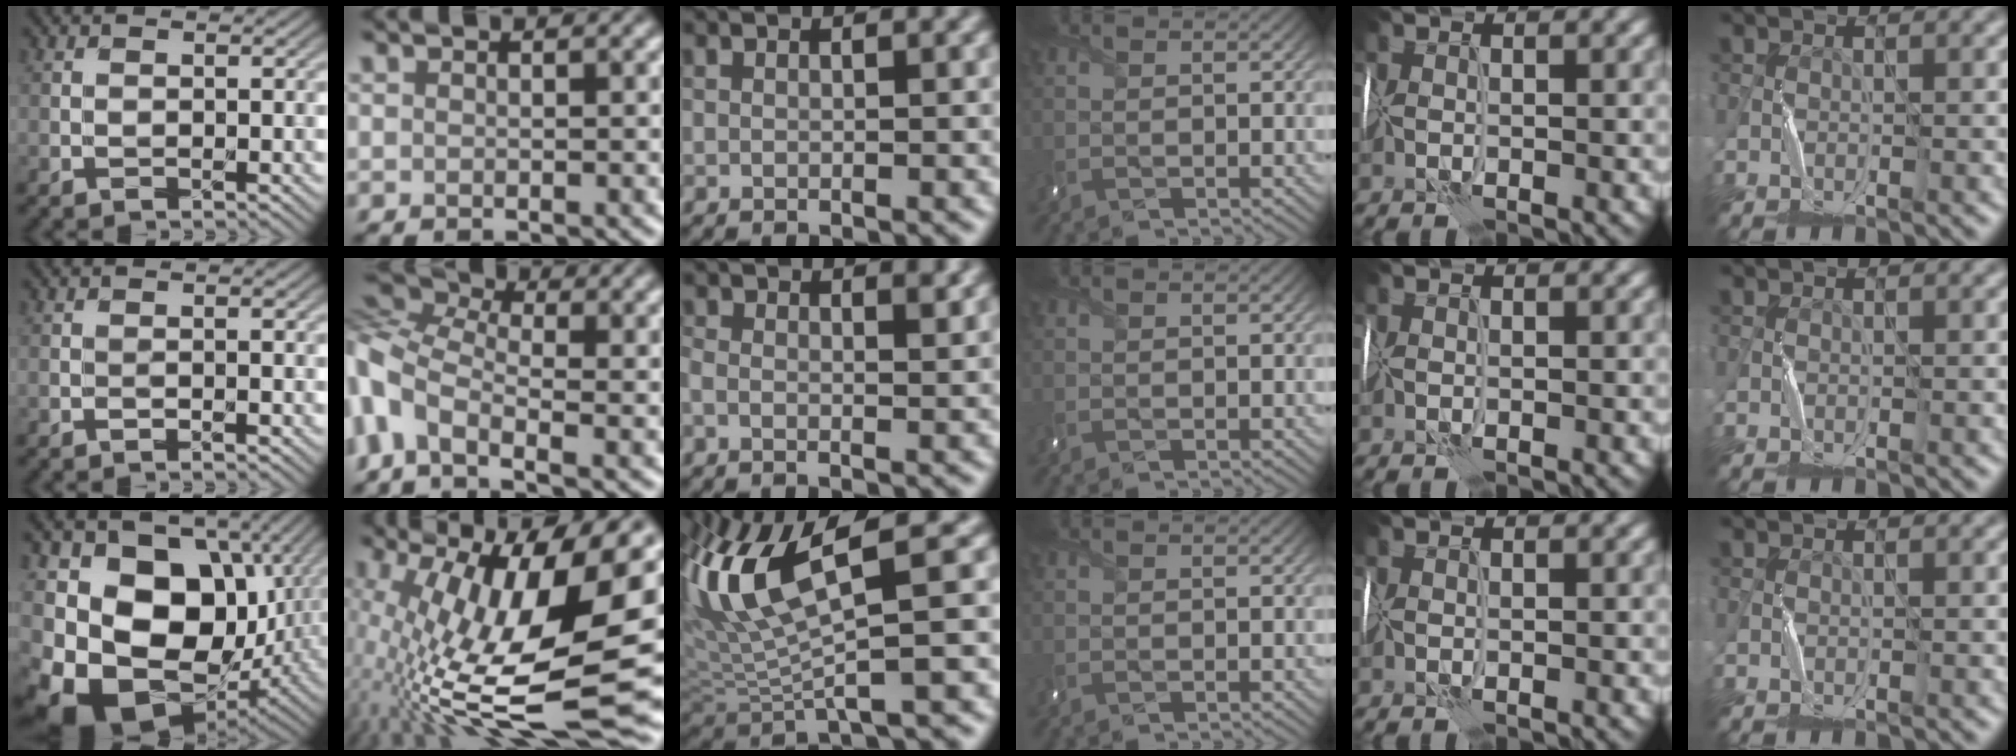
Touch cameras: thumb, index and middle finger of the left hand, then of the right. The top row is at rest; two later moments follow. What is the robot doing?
{"motion": "wrap", "object": "sponge"}